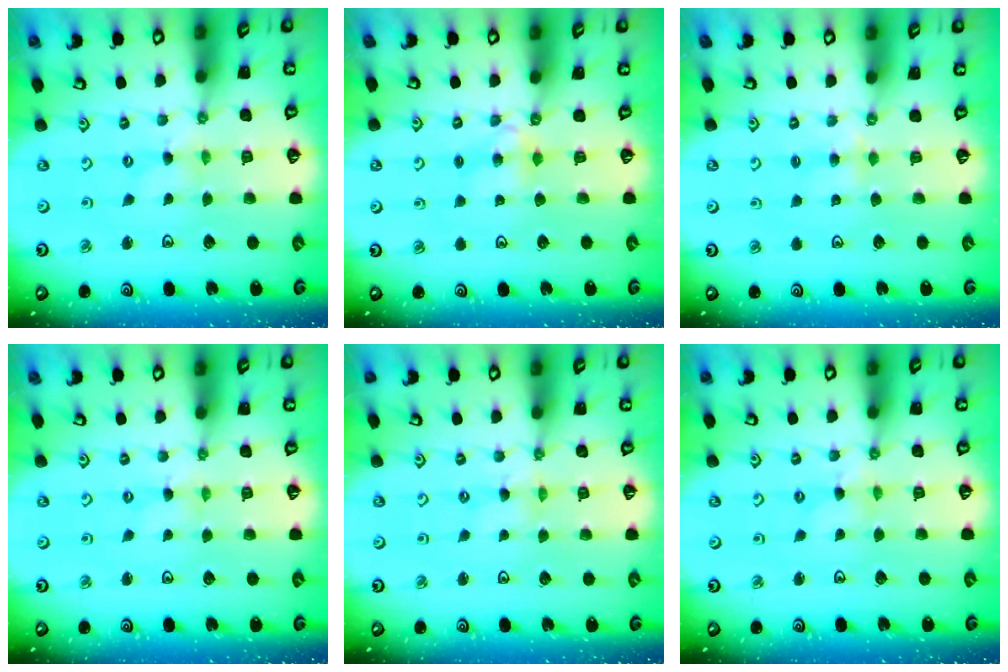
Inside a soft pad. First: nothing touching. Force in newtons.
{"total": 4.0, "press": 4.0, "slide": 0.5}
{"total": 2.9, "press": 2.9, "slide": 0.5}
{"total": 0.0}
{"total": 0.0}
{"total": 1.1, "press": 1.0, "slide": 0.2}